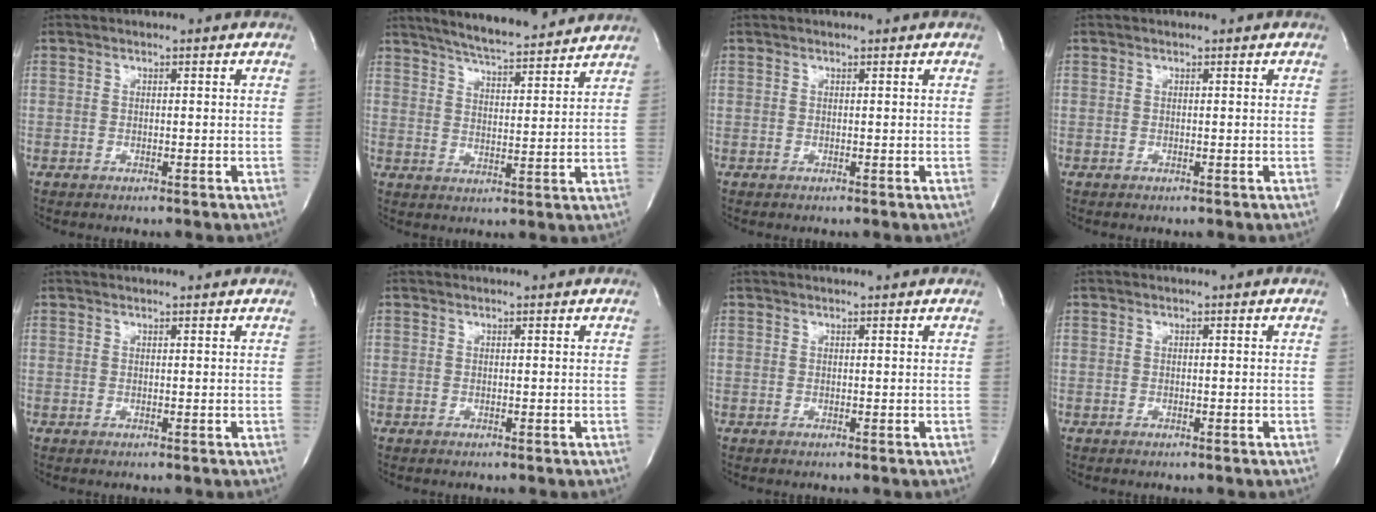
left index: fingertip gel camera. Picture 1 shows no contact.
{"total": 13.9, "force": [12.7, 1.3, 5.6], "torque": [-0.093, 0.005, 0.181]}
{"total": 0.5, "force": [0.5, 0.0, 0.1], "torque": [-0.003, 0.001, 0.006]}
{"total": 0.0}
{"total": 2.7, "force": [2.6, 0.0, 0.8], "torque": [-0.012, 0.014, 0.029]}
{"total": 0.8, "force": [0.8, -0.1, 0.2], "torque": [-0.006, 0.004, 0.010]}
{"total": 1.8, "force": [1.7, 0.0, 0.6], "torque": [-0.010, 0.011, 0.021]}
{"total": 0.0}